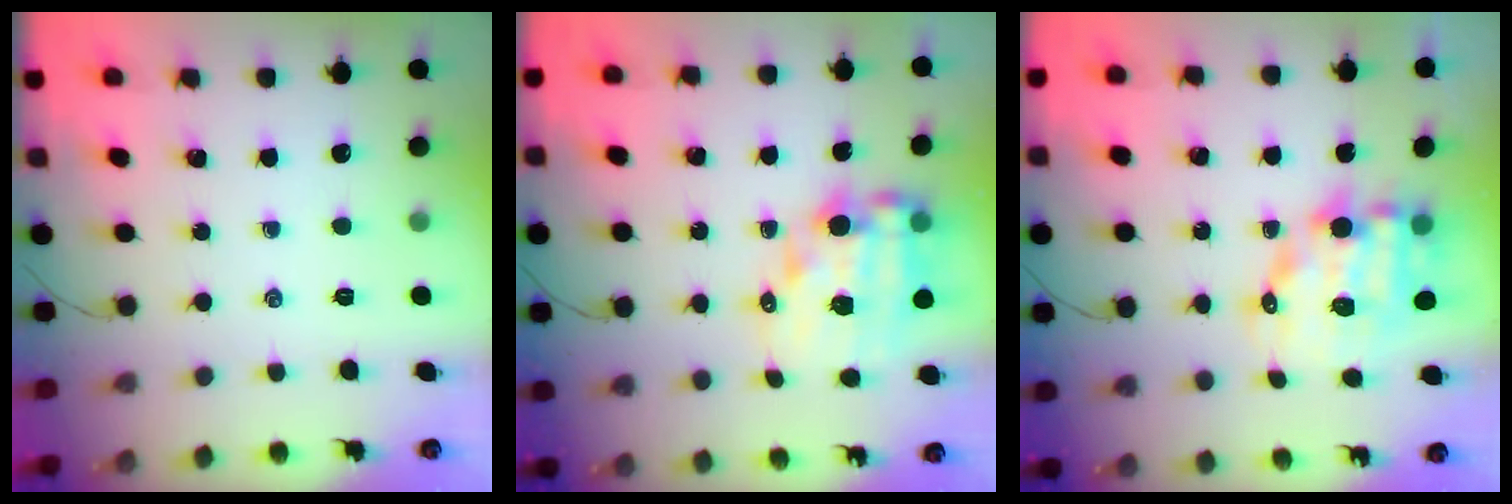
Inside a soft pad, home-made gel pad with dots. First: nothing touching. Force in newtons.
{"total": 13.2, "press": 12.9, "slide": 3.1}
{"total": 12.1, "press": 11.8, "slide": 3.0}